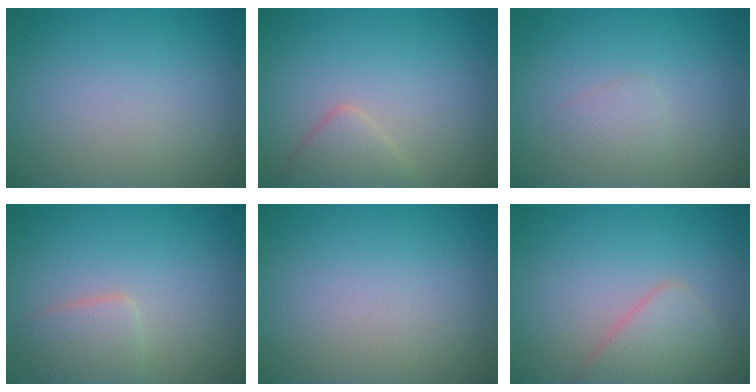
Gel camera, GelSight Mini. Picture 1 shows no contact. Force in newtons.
{"total": 2.2, "press": 2.2, "slide": 0.1}
{"total": 1.1, "press": 1.1, "slide": 0.1}
{"total": 2.4, "press": 2.4, "slide": 0.1}
{"total": 0.0}
{"total": 2.6, "press": 2.6, "slide": 0.1}